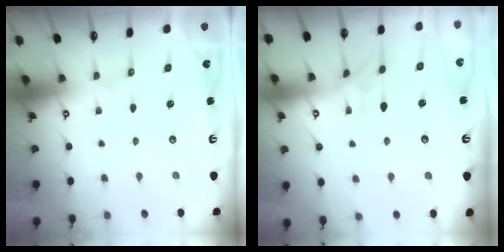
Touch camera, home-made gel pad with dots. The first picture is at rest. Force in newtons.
{"total": 1.0, "press": 0.5, "slide": 0.8}